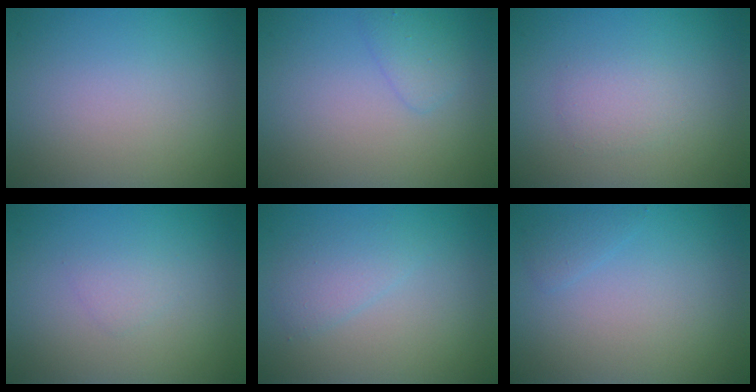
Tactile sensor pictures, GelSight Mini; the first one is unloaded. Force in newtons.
{"total": 1.4, "press": 1.4, "slide": 0.1}
{"total": 1.5, "press": 1.5, "slide": 0.1}
{"total": 0.9, "press": 0.9, "slide": 0.1}
{"total": 1.8, "press": 1.8, "slide": 0.2}
{"total": 0.9, "press": 0.9, "slide": 0.1}